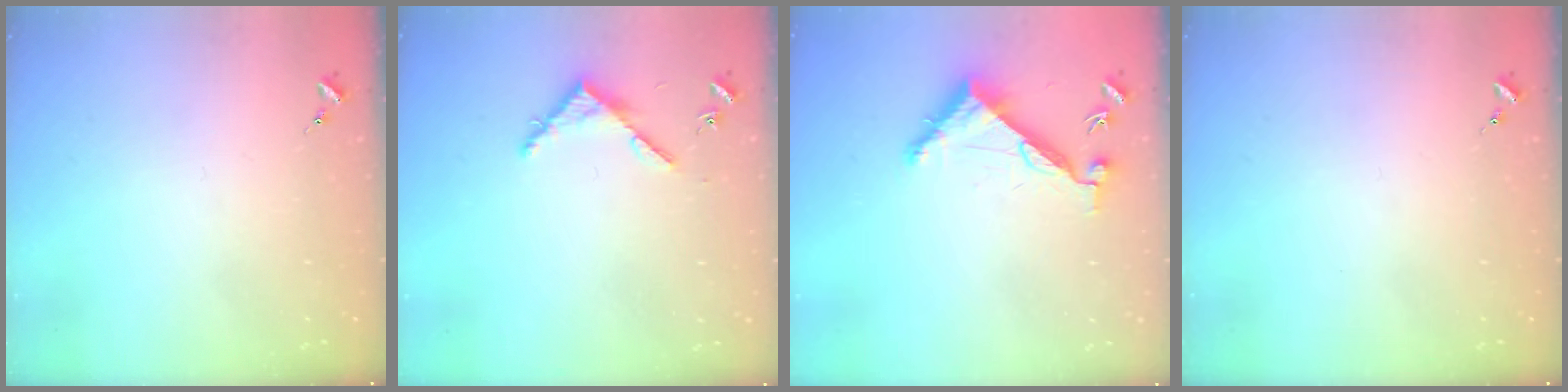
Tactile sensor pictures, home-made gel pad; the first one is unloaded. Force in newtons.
{"total": 3.7, "press": 3.7, "slide": 0.3}
{"total": 6.9, "press": 6.9, "slide": 0.3}
{"total": 0.0}